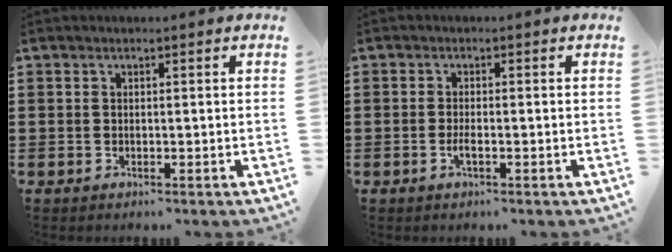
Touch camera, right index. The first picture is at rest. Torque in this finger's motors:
{"motor_torque": [2.14, 0.00, 0.01, 0.04]}